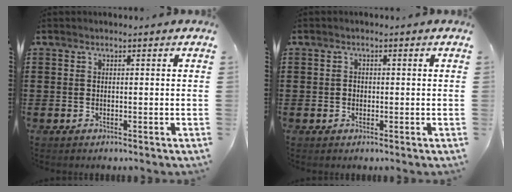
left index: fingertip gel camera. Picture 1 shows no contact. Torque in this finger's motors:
{"motor_torque": [0.28, 0.20, 0.19, 0.00]}